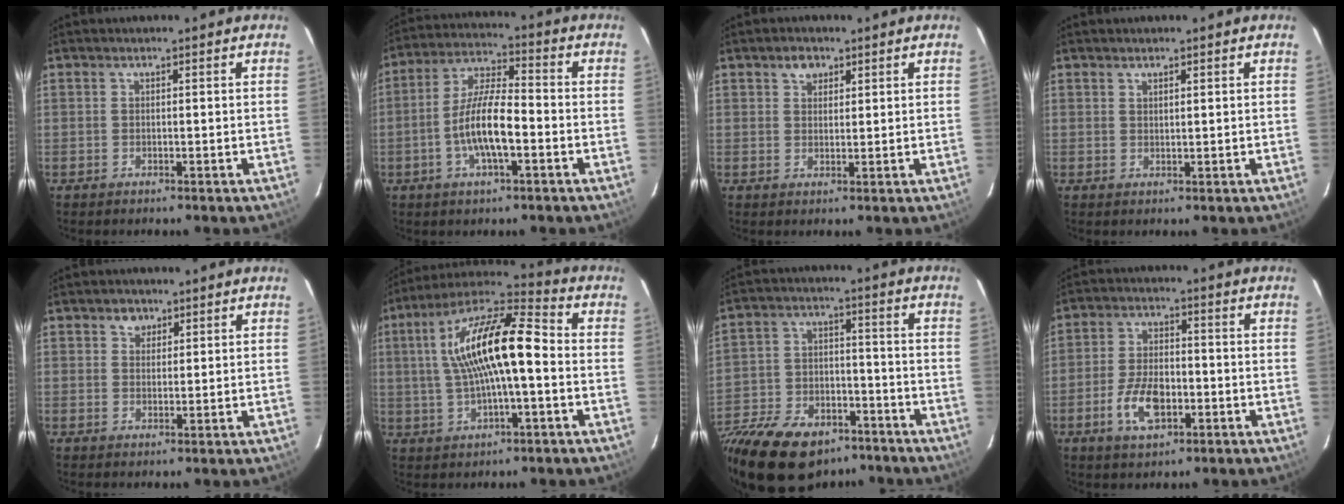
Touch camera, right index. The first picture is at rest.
{"total": 10.7, "force": [-3.3, 2.8, 9.8], "torque": [-0.198, 0.004, -0.063]}
{"total": 2.8, "force": [1.6, 2.0, 1.1], "torque": [-0.014, 0.009, 0.028]}
{"total": 1.1, "force": [0.8, 0.3, 0.6], "torque": [-0.008, 0.001, 0.015]}
{"total": 3.0, "force": [1.5, 2.6, 0.4], "torque": [0.007, 0.008, 0.023]}
{"total": 16.6, "force": [0.5, 4.4, 16.0], "torque": [-0.294, 0.025, 0.005]}
{"total": 24.5, "force": [-16.6, 13.0, 12.4], "torque": [-0.281, -0.017, -0.257]}
{"total": 8.8, "force": [-3.4, 4.6, 6.8], "torque": [-0.142, 0.002, -0.057]}